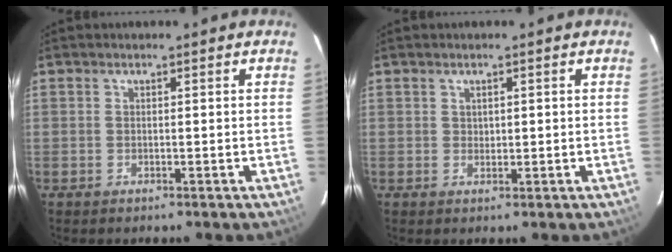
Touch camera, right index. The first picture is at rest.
{"total": 1.1, "force": [0.4, 0.9, 0.4], "torque": [-0.005, 0.004, 0.009]}